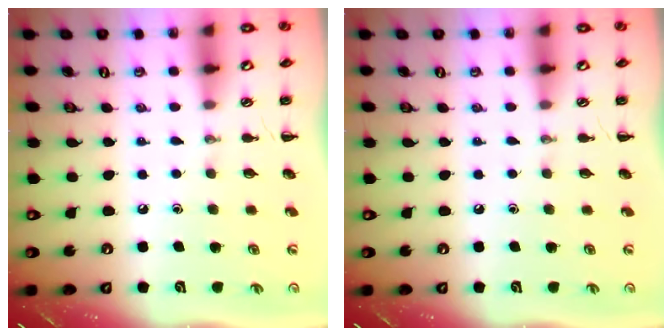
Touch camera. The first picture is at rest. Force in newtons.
{"total": 0.0}